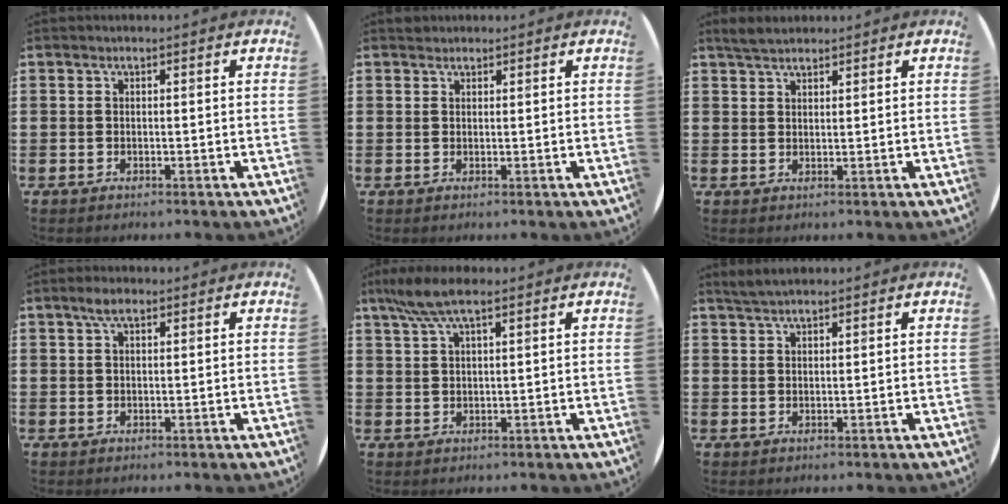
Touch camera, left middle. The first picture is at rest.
{"total": 0.8, "force": [0.8, 0.3, -0.1], "torque": [0.008, -0.001, 0.014]}
{"total": 2.8, "force": [2.5, 0.9, 0.9], "torque": [-0.016, 0.001, 0.046]}
{"total": 2.5, "force": [1.6, 1.0, 1.6], "torque": [-0.027, 0.003, 0.027]}
{"total": 5.3, "force": [3.6, 1.1, 3.7], "torque": [-0.081, 0.002, 0.064]}
{"total": 2.3, "force": [2.1, 0.4, 0.8], "torque": [-0.019, 0.005, 0.040]}